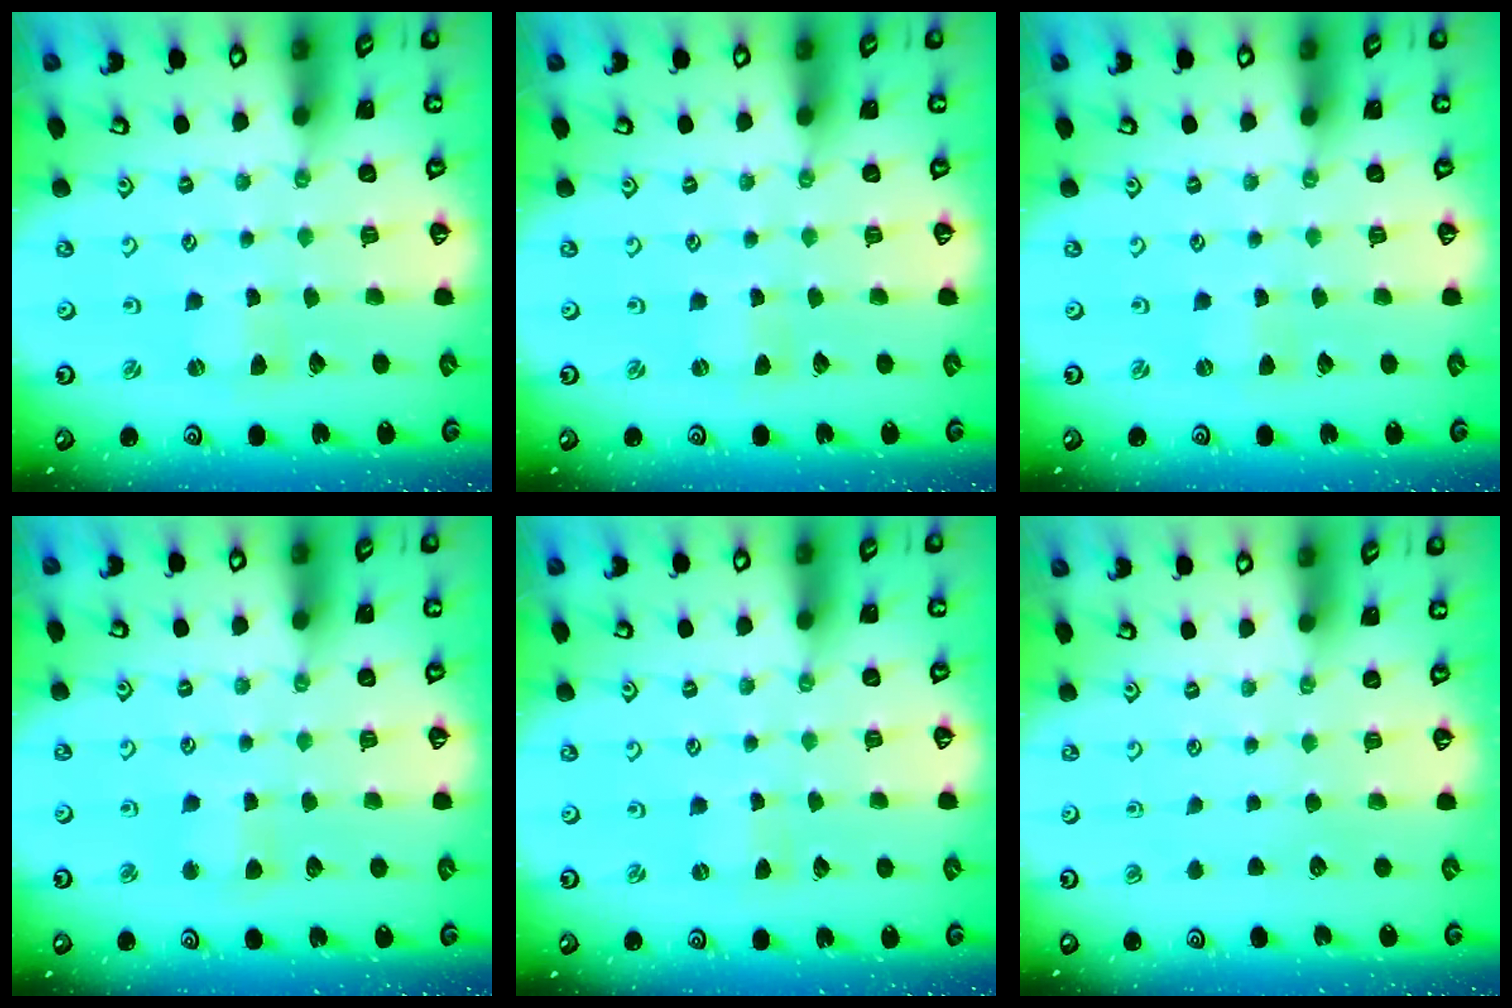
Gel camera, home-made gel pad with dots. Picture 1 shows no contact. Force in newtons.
{"total": 0.0}
{"total": 0.0}
{"total": 3.9, "press": 3.8, "slide": 0.4}
{"total": 0.0}
{"total": 0.0}